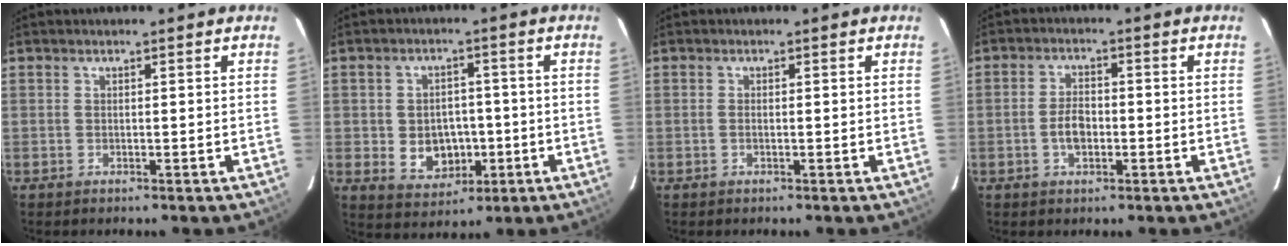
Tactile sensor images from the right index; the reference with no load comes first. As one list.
[{"total": 7.7, "force": [-1.6, 6.3, 4.1], "torque": [-0.089, 0.005, -0.006]}, {"total": 0.6, "force": [-0.2, 0.3, 0.5], "torque": [-0.013, 0.000, -0.004]}, {"total": 4.5, "force": [-1.2, 2.6, 3.5], "torque": [-0.069, 0.005, -0.019]}]